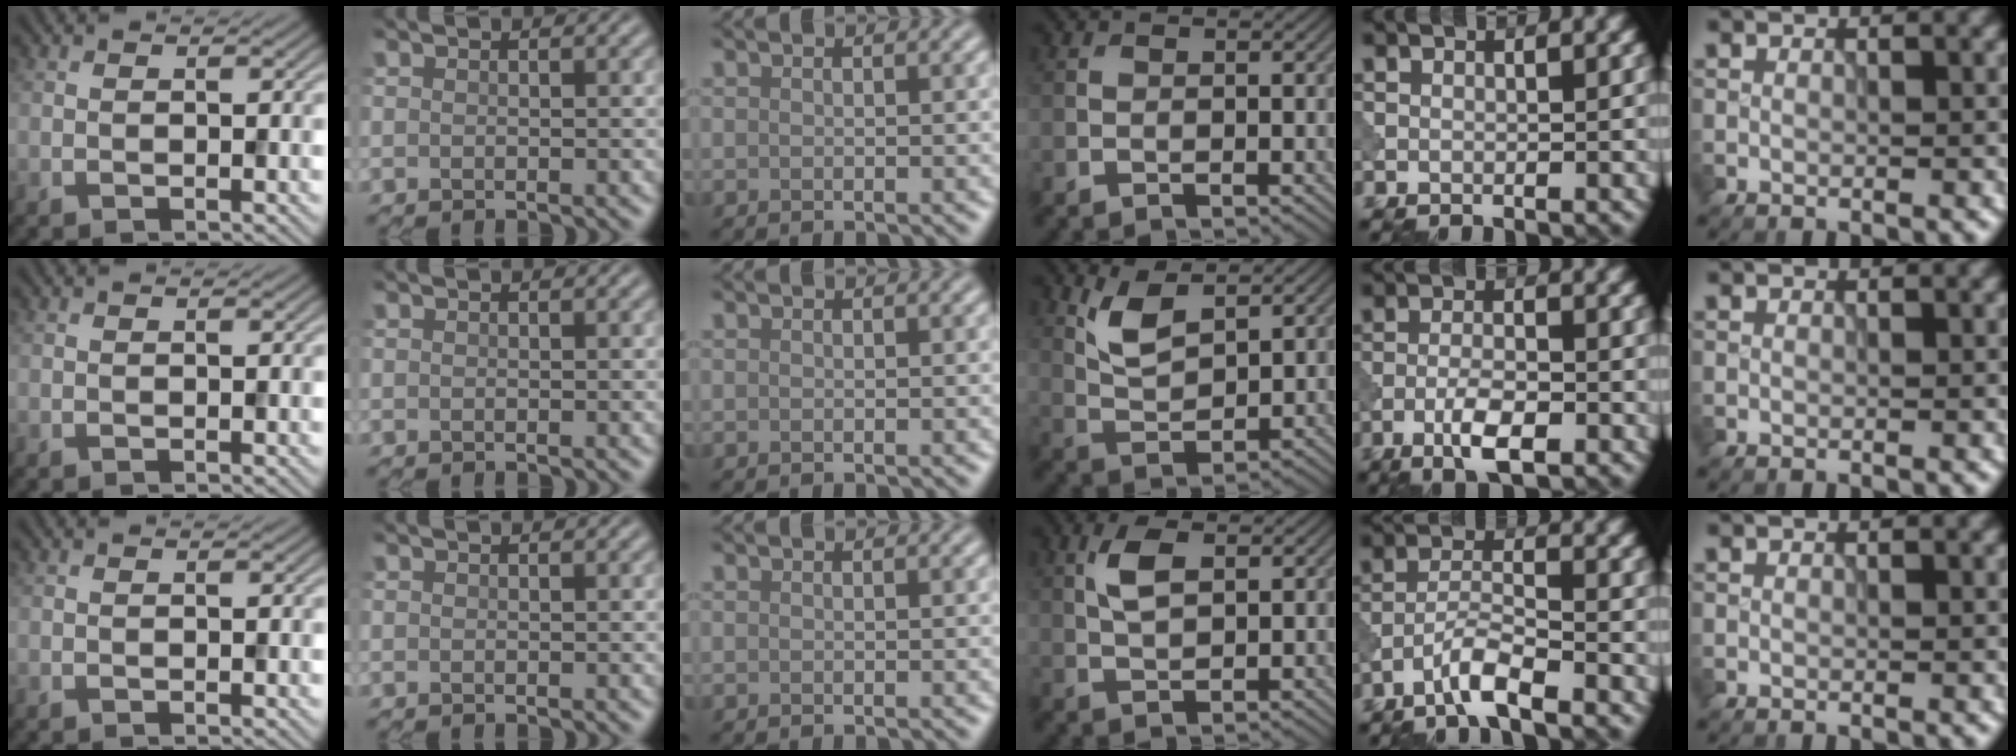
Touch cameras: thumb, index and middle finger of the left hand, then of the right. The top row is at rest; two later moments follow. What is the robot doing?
{"motion": "shake", "object": "bell"}